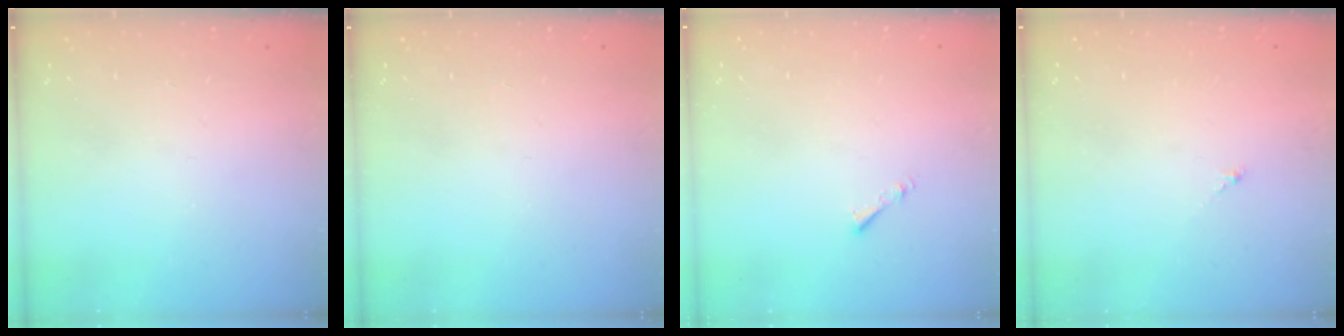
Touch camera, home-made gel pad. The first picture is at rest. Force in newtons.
{"total": 0.0}
{"total": 0.8, "press": 0.7, "slide": 0.3}
{"total": 0.0}